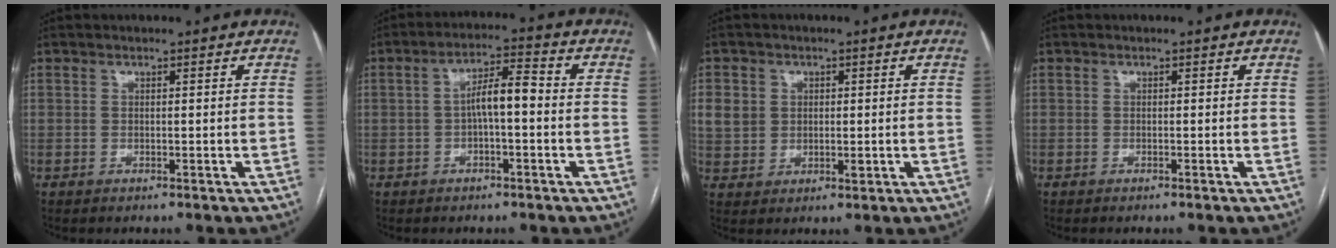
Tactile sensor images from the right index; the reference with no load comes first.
{"total": 5.7, "force": [-0.5, 1.4, 5.5], "torque": [-0.096, 0.022, -0.011]}
{"total": 5.9, "force": [1.3, 5.3, 2.4], "torque": [-0.052, 0.007, 0.028]}
{"total": 0.0}